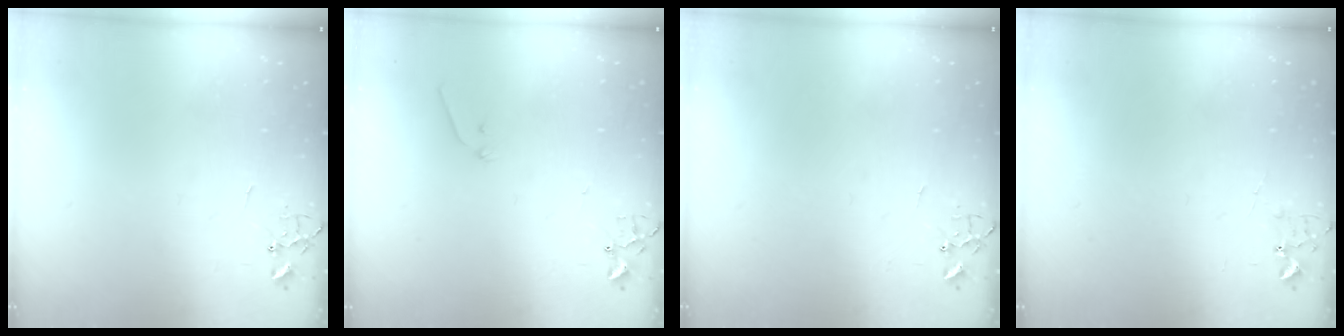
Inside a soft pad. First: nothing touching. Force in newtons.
{"total": 6.3, "press": 6.3, "slide": 0.7}
{"total": 0.0}
{"total": 5.4, "press": 5.4, "slide": 0.7}